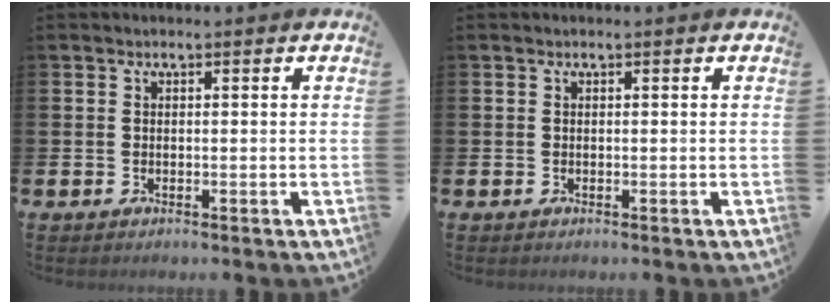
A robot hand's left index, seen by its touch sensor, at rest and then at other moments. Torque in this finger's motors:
{"motor_torque": [0.00, 0.00, -0.02, 0.01]}